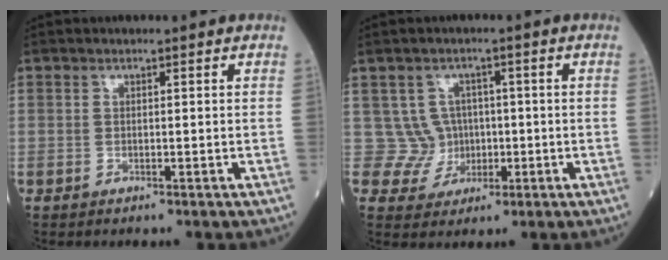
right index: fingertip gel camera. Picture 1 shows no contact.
{"total": 4.7, "force": [0.3, 4.6, -0.2], "torque": [0.017, 0.011, 0.013]}